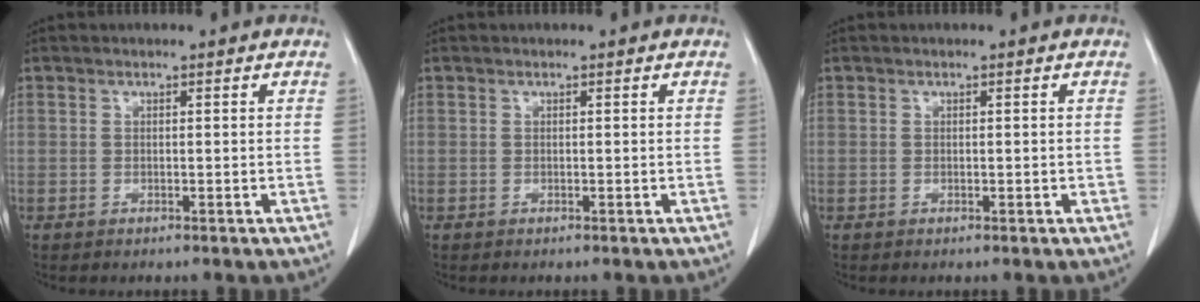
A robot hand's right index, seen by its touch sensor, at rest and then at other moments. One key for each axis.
{"total": 0.0}
{"total": 0.8, "fx": -0.1, "fy": 0.4, "fz": 0.6, "tx": -0.011, "ty": 0.001, "tz": 0.000}